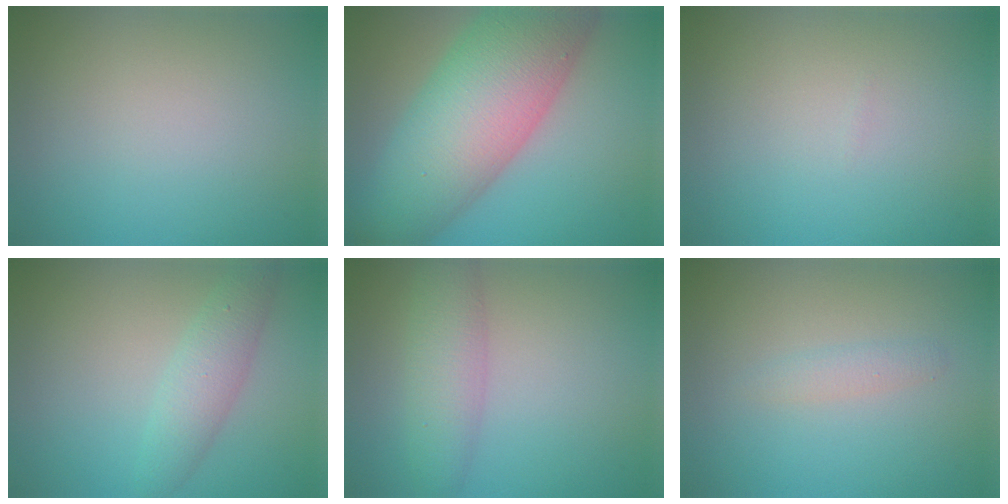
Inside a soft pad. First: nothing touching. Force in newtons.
{"total": 13.6, "press": 13.6, "slide": 0.5}
{"total": 0.0}
{"total": 3.0, "press": 3.0, "slide": 0.1}
{"total": 4.0, "press": 4.0, "slide": 0.0}
{"total": 1.1, "press": 1.1, "slide": 0.0}